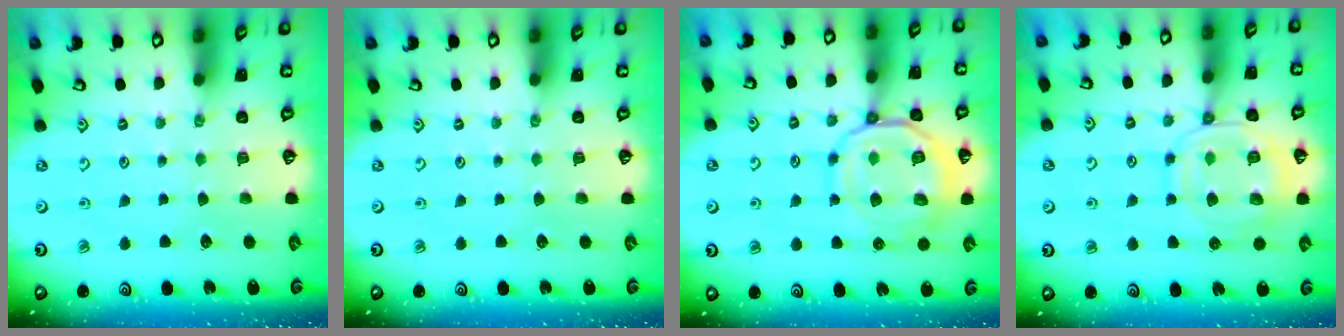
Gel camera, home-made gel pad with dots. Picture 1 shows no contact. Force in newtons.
{"total": 0.0}
{"total": 14.7, "press": 14.6, "slide": 1.5}
{"total": 12.4, "press": 12.3, "slide": 1.2}